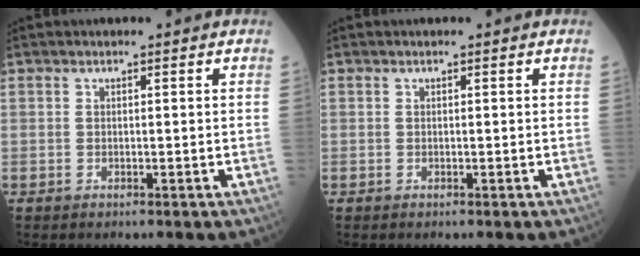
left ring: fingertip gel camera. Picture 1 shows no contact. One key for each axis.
{"total": 0.0}